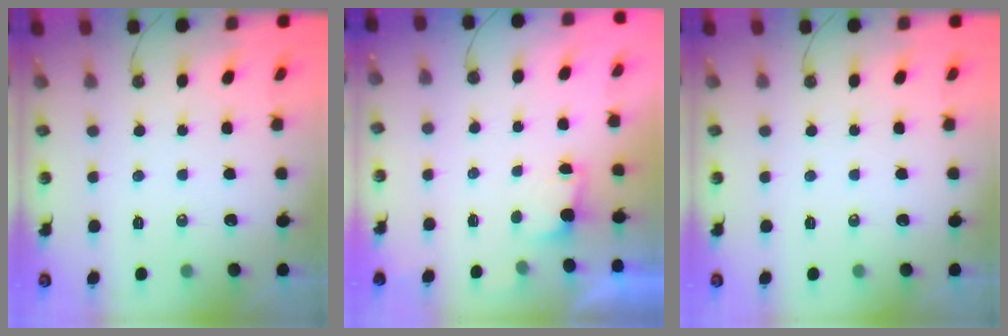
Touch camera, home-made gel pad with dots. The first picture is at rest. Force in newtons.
{"total": 1.2, "press": 0.9, "slide": 0.8}
{"total": 0.0}